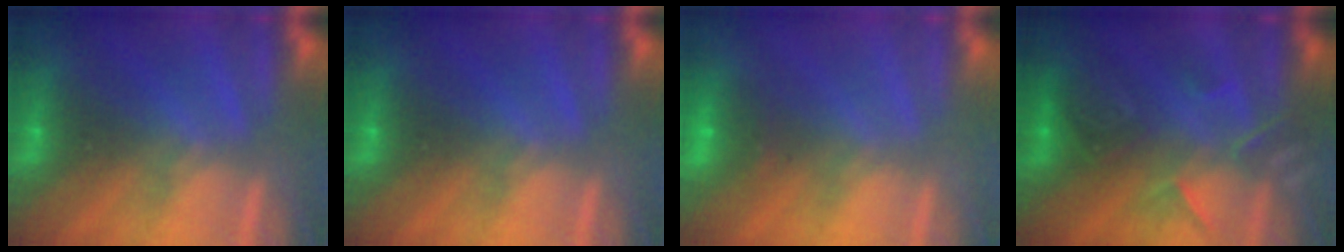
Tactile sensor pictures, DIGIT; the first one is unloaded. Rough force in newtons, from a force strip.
{"total": 0.0}
{"total": 2.0}
{"total": 2.4}